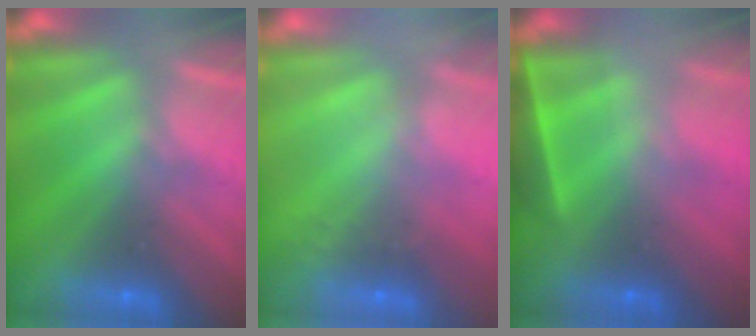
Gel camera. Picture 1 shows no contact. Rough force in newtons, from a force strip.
{"total": 2.4}
{"total": 4.7}